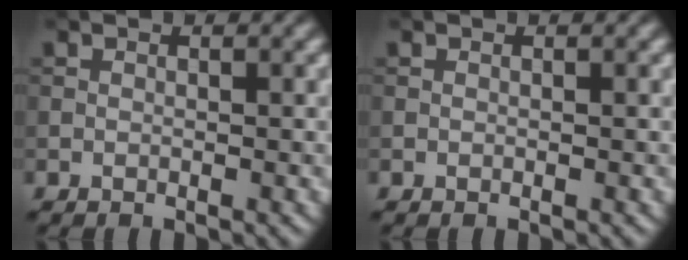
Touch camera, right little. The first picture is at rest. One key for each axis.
{"total": 0.0}